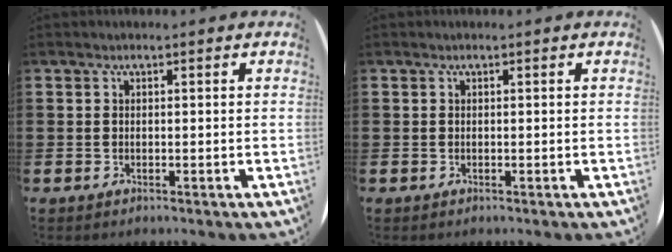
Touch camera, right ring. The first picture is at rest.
{"total": 0.0}